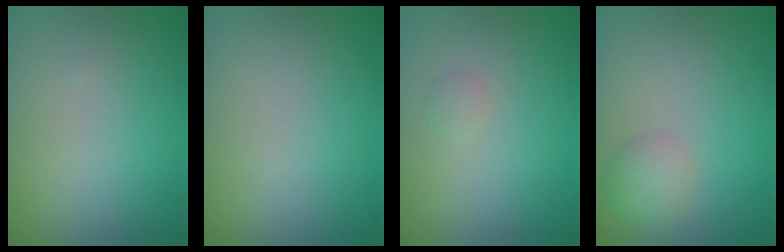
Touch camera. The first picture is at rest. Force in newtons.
{"total": 0.0}
{"total": 0.7, "press": 0.7, "slide": 0.0}
{"total": 2.2, "press": 2.2, "slide": 0.0}